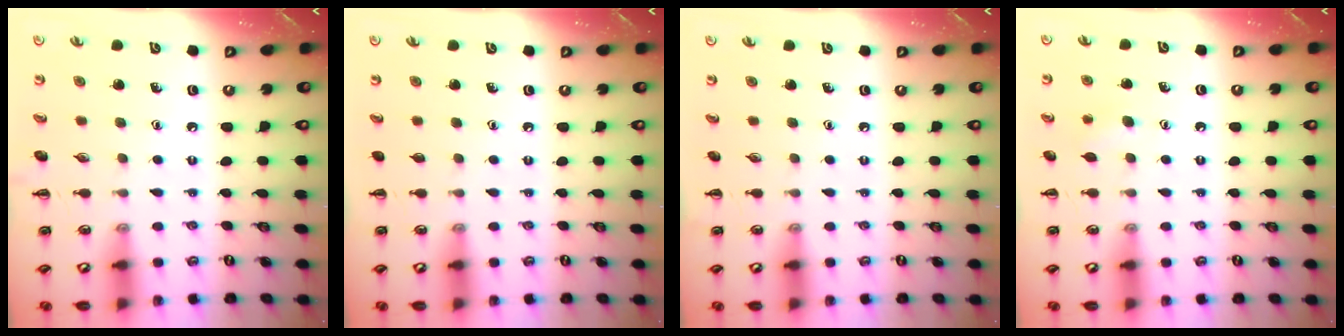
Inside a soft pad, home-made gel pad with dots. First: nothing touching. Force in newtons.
{"total": 0.0}
{"total": 0.0}
{"total": 3.9, "press": 3.7, "slide": 1.1}